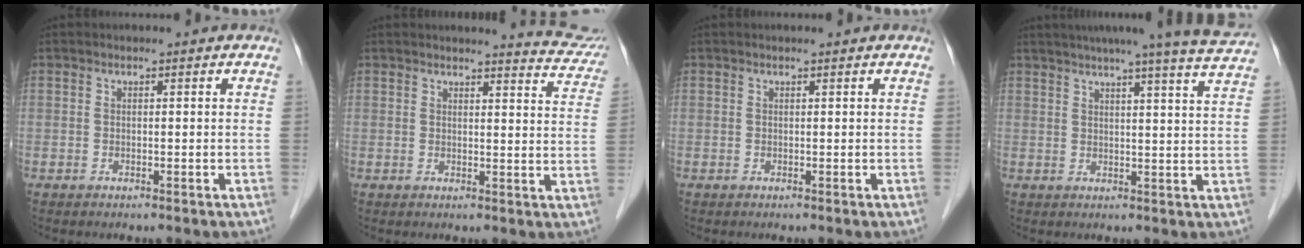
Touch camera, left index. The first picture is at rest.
{"total": 7.9, "force": [7.8, 0.4, 1.0], "torque": [-0.002, -0.039, 0.065]}
{"total": 0.7, "force": [0.7, 0.0, 0.2], "torque": [-0.007, 0.004, 0.012]}
{"total": 16.2, "force": [14.5, -1.6, 7.1], "torque": [-0.111, -0.032, 0.168]}